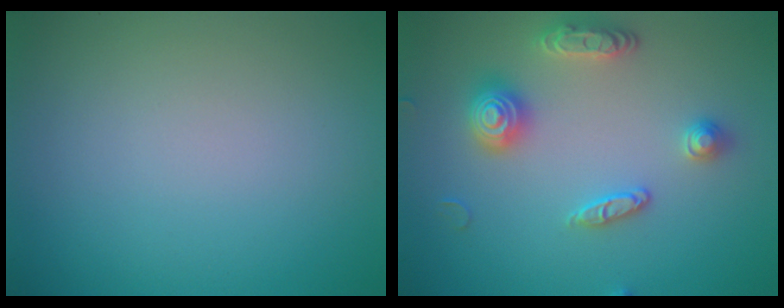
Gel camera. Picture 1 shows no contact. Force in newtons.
{"total": 3.4, "press": 3.4, "slide": 0.3}